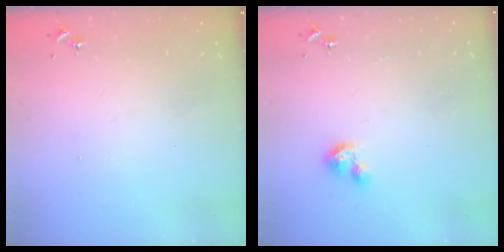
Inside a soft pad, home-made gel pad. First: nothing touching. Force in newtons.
{"total": 3.9, "press": 3.9, "slide": 0.3}